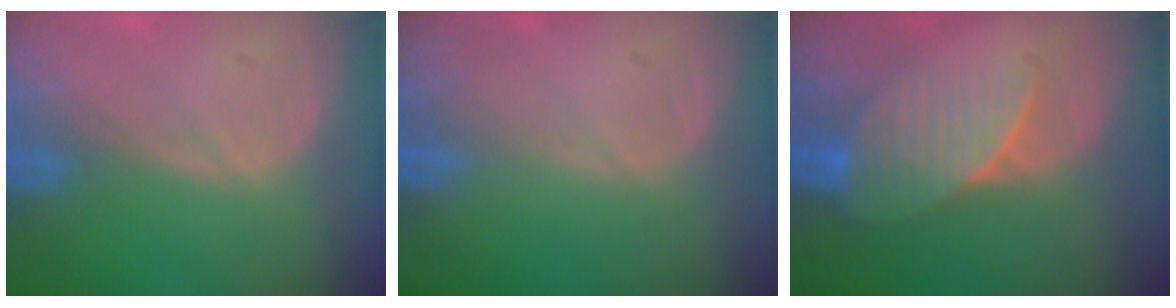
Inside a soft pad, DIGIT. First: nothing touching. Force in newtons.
{"total": 0.0}
{"total": 7.3, "press": 6.8, "slide": 2.8}